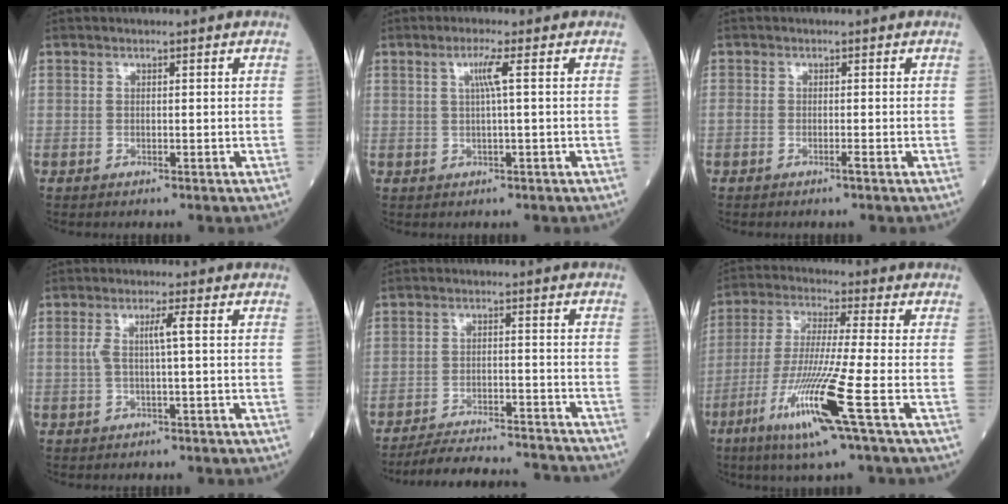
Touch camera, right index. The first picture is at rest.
{"total": 2.7, "force": [0.6, -0.6, 2.6], "torque": [-0.055, 0.003, 0.014]}
{"total": 1.0, "force": [-0.7, 0.0, 0.7], "torque": [-0.017, 0.000, -0.012]}
{"total": 2.9, "force": [0.3, -0.3, 2.9], "torque": [-0.059, 0.009, 0.008]}
{"total": 15.0, "force": [-14.5, 1.0, 3.8], "torque": [-0.062, 0.001, -0.203]}
{"total": 13.4, "force": [-5.8, -1.4, 12.0], "torque": [-0.247, -0.032, -0.111]}